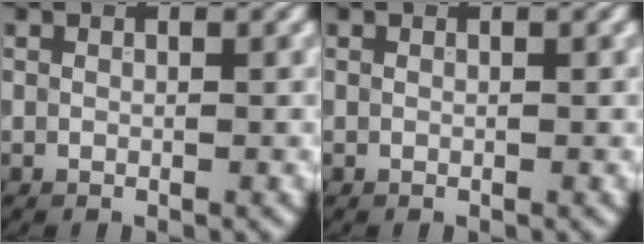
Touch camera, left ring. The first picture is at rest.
{"total": 0.0}